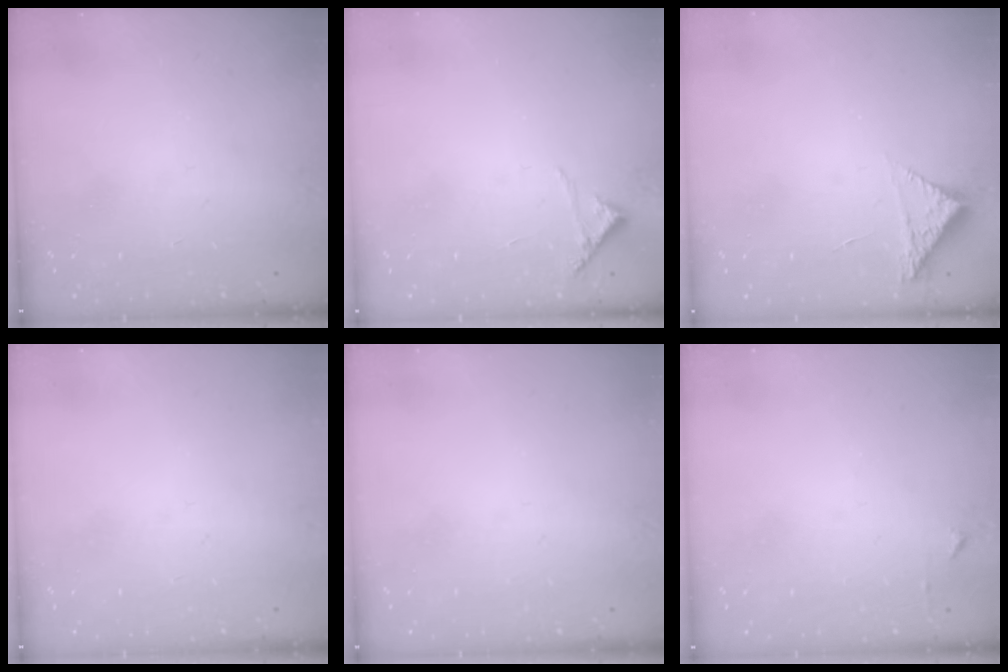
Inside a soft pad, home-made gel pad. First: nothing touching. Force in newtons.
{"total": 6.4, "press": 6.4, "slide": 0.2}
{"total": 4.3, "press": 4.3, "slide": 0.3}
{"total": 0.0}
{"total": 0.0}
{"total": 5.1, "press": 5.1, "slide": 0.6}